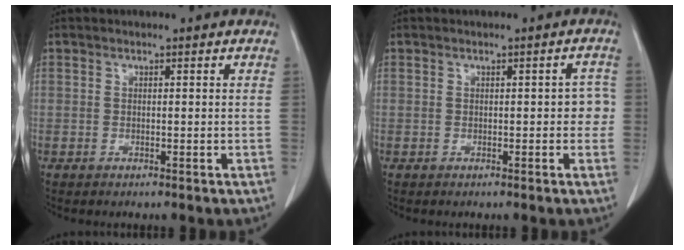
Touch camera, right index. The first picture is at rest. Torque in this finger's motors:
{"motor_torque": [0.31, -0.17, 0.05, 0.02]}